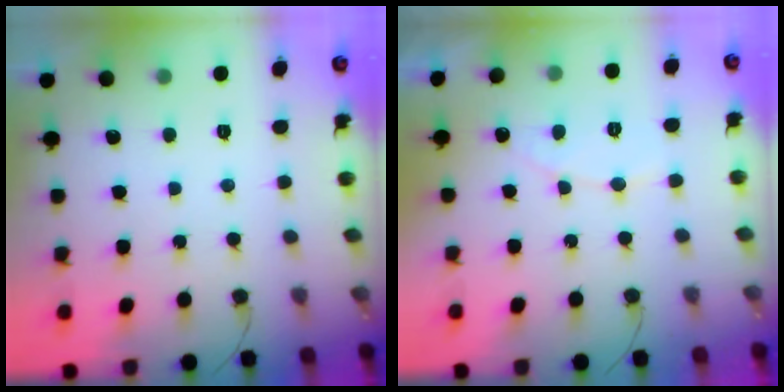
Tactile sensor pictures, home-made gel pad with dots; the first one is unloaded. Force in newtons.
{"total": 5.4, "press": 5.3, "slide": 0.4}